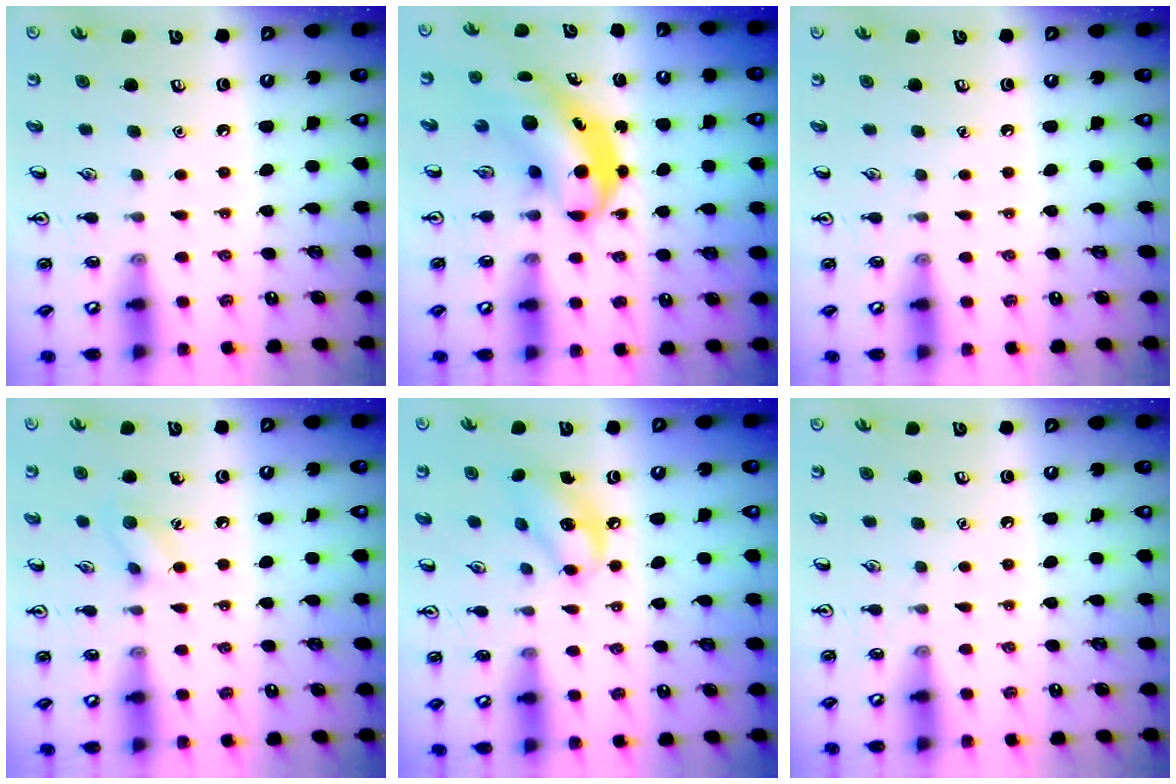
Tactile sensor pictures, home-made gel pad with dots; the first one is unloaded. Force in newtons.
{"total": 5.4, "press": 5.3, "slide": 0.8}
{"total": 0.0}
{"total": 6.0, "press": 5.9, "slide": 1.1}
{"total": 8.1, "press": 8.0, "slide": 1.6}
{"total": 0.0}